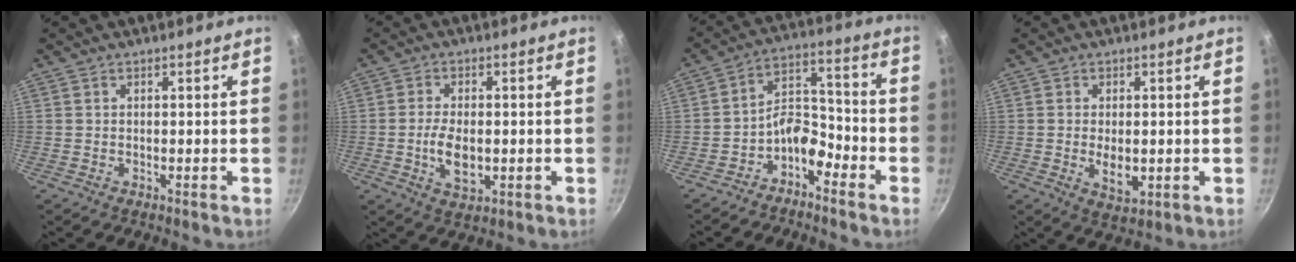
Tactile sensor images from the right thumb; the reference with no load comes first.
{"total": 6.9, "force": [-1.0, 3.8, 5.7], "torque": [-0.105, 0.001, -0.015]}
{"total": 7.7, "force": [-4.9, 4.1, 4.3], "torque": [-0.054, 0.069, -0.095]}
{"total": 5.3, "force": [-0.6, 2.9, 4.4], "torque": [-0.070, -0.009, -0.003]}